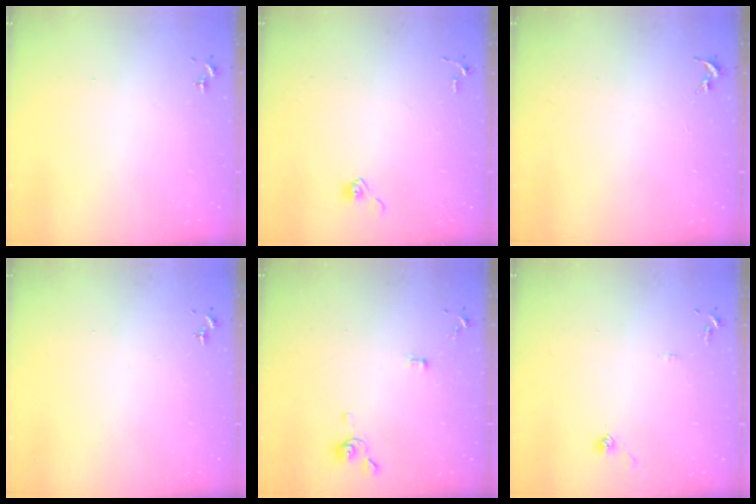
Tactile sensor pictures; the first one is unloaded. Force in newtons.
{"total": 4.0, "press": 4.0, "slide": 0.4}
{"total": 0.0}
{"total": 0.0}
{"total": 3.4, "press": 3.4, "slide": 0.7}
{"total": 7.8, "press": 7.7, "slide": 0.6}